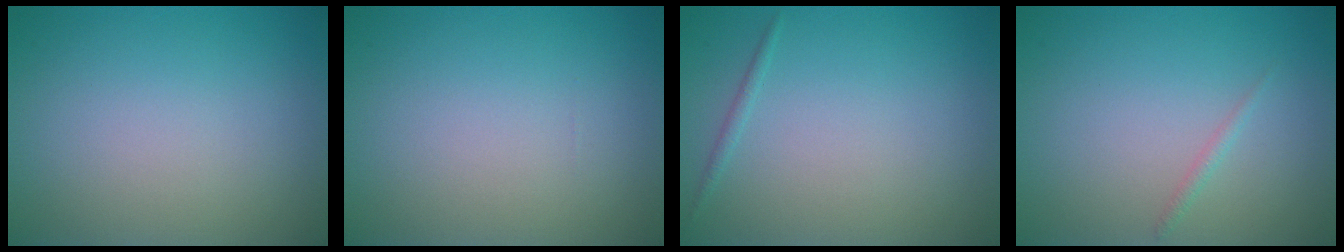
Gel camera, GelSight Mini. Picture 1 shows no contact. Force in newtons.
{"total": 0.0}
{"total": 0.6, "press": 0.6, "slide": 0.0}
{"total": 0.7, "press": 0.7, "slide": 0.0}